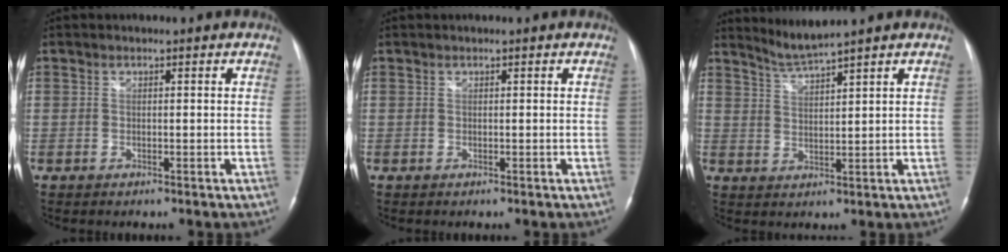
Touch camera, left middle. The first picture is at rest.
{"total": 0.0}
{"total": 3.8, "force": [3.4, -1.6, 0.5], "torque": [-0.017, -0.014, 0.075]}